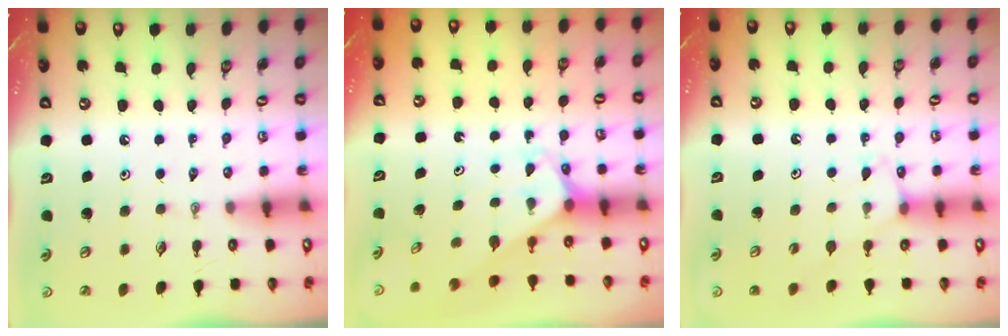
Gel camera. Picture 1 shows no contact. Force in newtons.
{"total": 2.5, "press": 2.5, "slide": 0.1}
{"total": 4.9, "press": 4.9, "slide": 0.6}